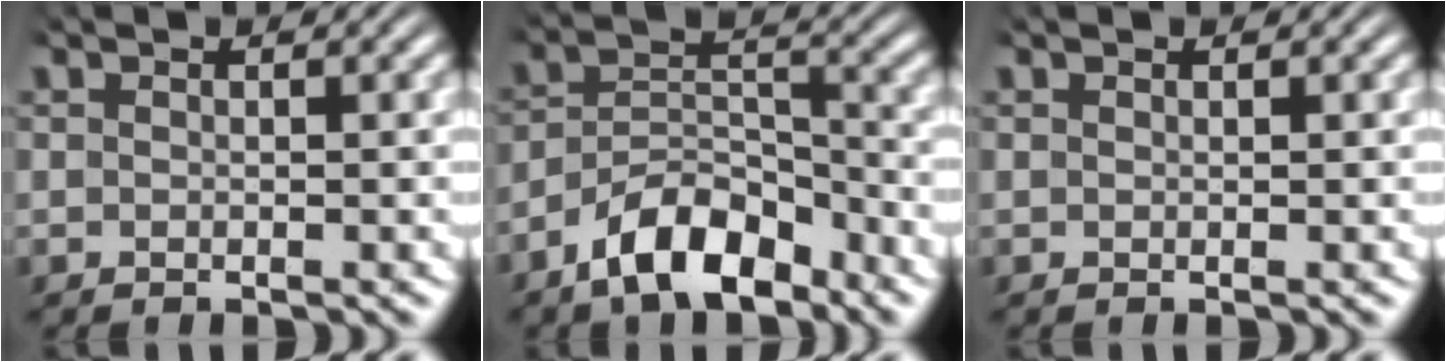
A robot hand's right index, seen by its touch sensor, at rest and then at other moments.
{"total": 7.0, "force": [-4.9, 3.3, 3.7], "torque": [-0.040, 0.002, -0.087]}
{"total": 0.0}